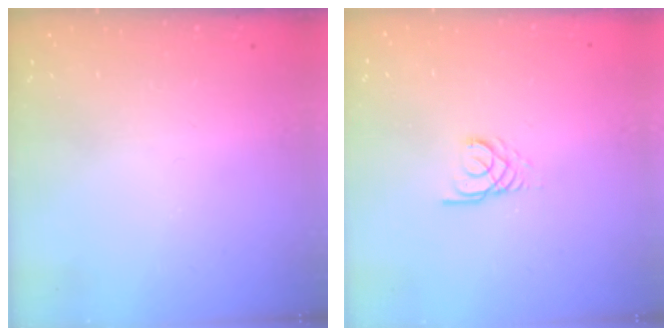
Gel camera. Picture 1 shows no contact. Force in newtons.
{"total": 2.2, "press": 2.2, "slide": 0.2}